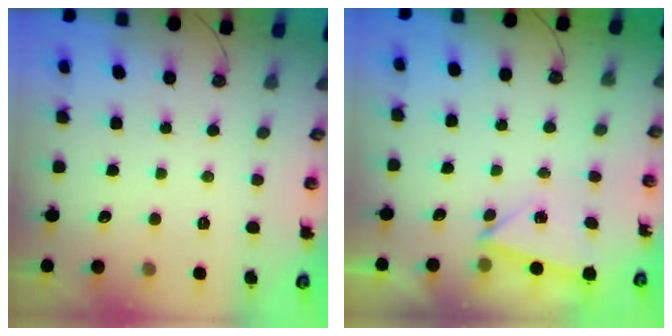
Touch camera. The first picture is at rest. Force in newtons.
{"total": 2.5, "press": 1.9, "slide": 1.6}